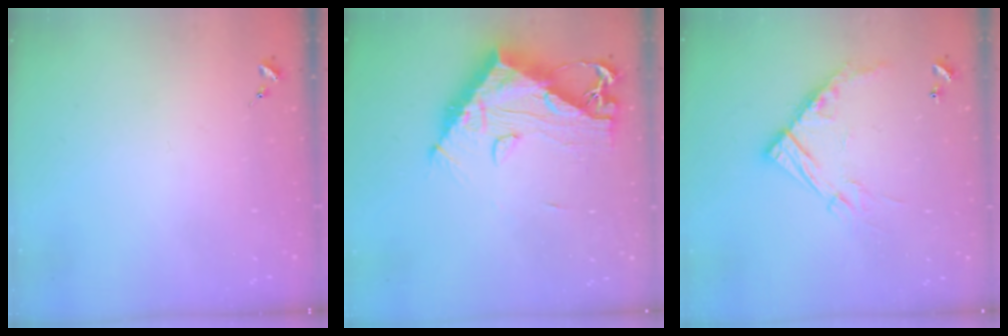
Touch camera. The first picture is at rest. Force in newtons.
{"total": 15.8, "press": 15.7, "slide": 1.7}
{"total": 14.3, "press": 14.3, "slide": 1.0}